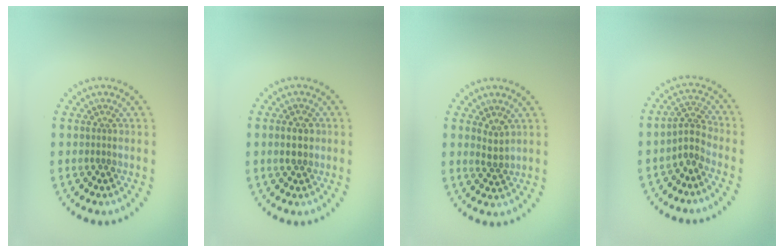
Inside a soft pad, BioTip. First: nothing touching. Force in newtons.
{"total": 2.4, "press": 2.4, "slide": 0.0}
{"total": 1.5, "press": 1.2, "slide": 0.9}
{"total": 2.2, "press": 1.6, "slide": 1.5}